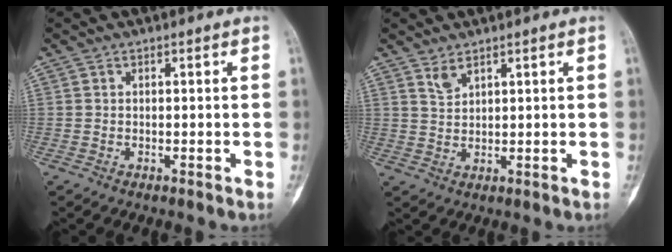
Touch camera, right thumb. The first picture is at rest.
{"total": 2.6, "force": [2.0, 1.0, 1.3], "torque": [-0.023, -0.014, 0.045]}